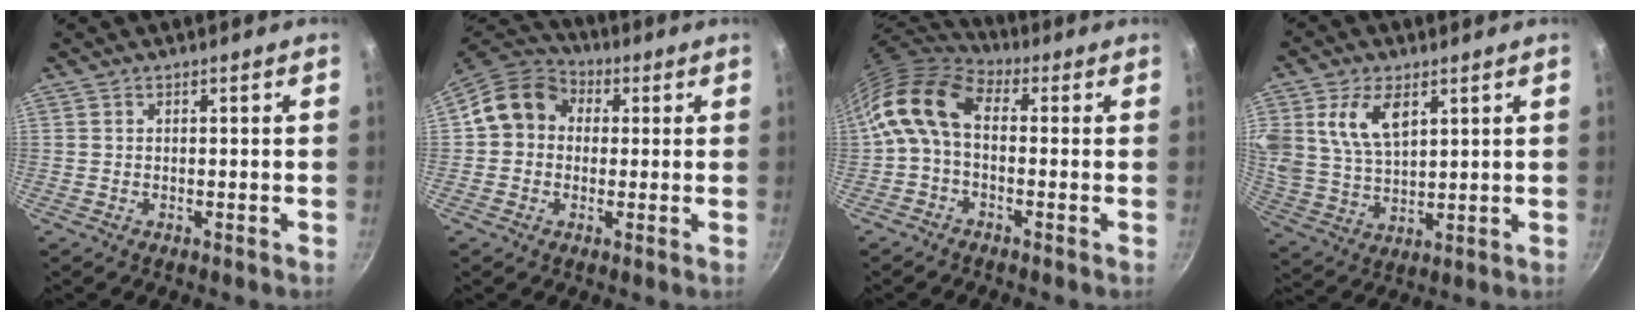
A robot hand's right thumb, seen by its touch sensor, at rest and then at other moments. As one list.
[{"total": 10.4, "force": [0.9, 9.1, 5.1], "torque": [-0.077, 0.028, 0.001]}, {"total": 12.1, "force": [0.5, 7.2, 9.7], "torque": [-0.191, 0.038, -0.006]}, {"total": 11.6, "force": [4.8, 6.7, 8.2], "torque": [-0.154, -0.013, 0.103]}]